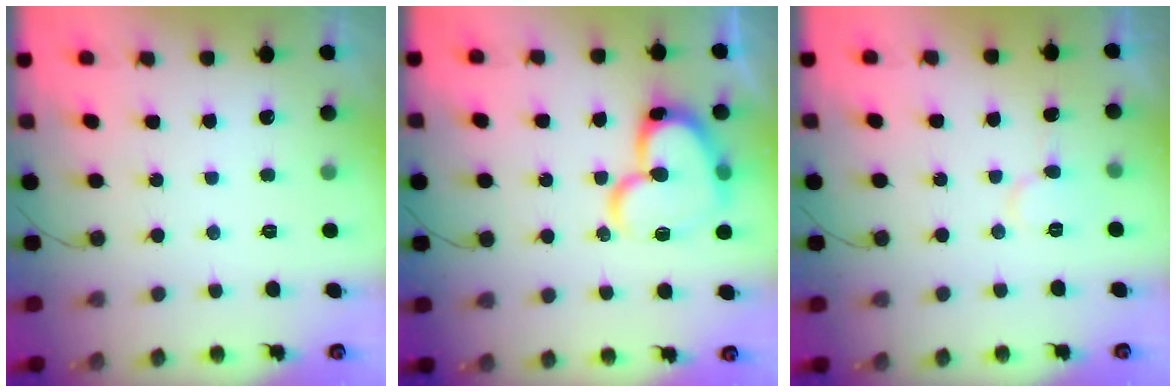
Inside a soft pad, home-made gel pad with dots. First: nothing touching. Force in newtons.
{"total": 18.2, "press": 18.1, "slide": 2.1}
{"total": 5.5, "press": 5.5, "slide": 0.5}